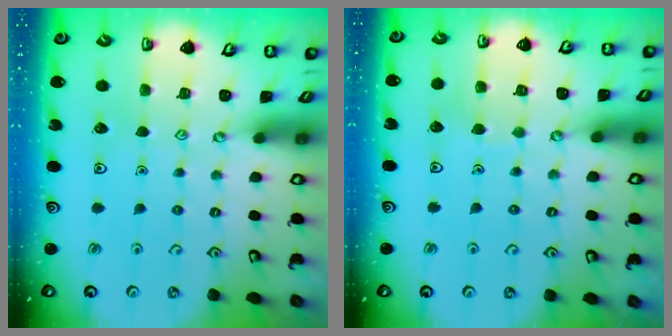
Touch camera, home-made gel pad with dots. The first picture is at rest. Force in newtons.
{"total": 3.7, "press": 3.7, "slide": 0.3}